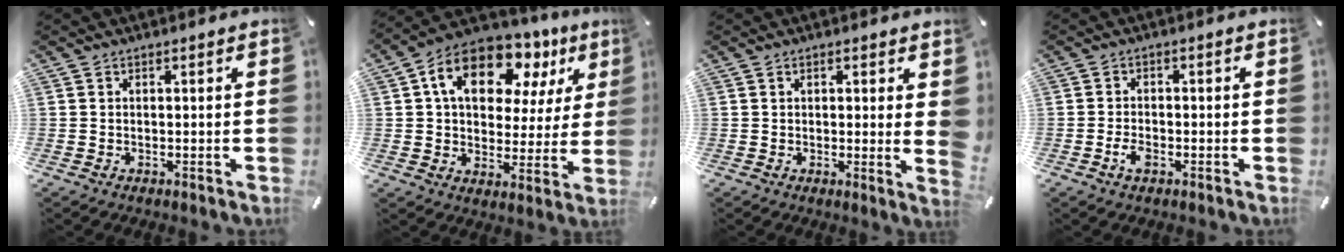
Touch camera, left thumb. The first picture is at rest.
{"total": 16.3, "force": [8.5, 10.3, 9.2], "torque": [-0.153, -0.035, 0.150]}
{"total": 3.1, "force": [0.9, 0.3, 3.0], "torque": [-0.040, -0.012, 0.012]}
{"total": 2.6, "force": [-1.5, 1.4, 1.6], "torque": [-0.041, 0.001, -0.031]}